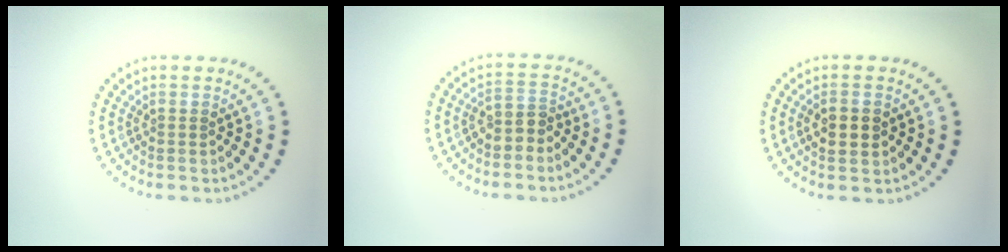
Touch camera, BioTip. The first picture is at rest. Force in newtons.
{"total": 1.8, "press": 1.6, "slide": 1.0}
{"total": 2.2, "press": 2.2, "slide": 0.1}